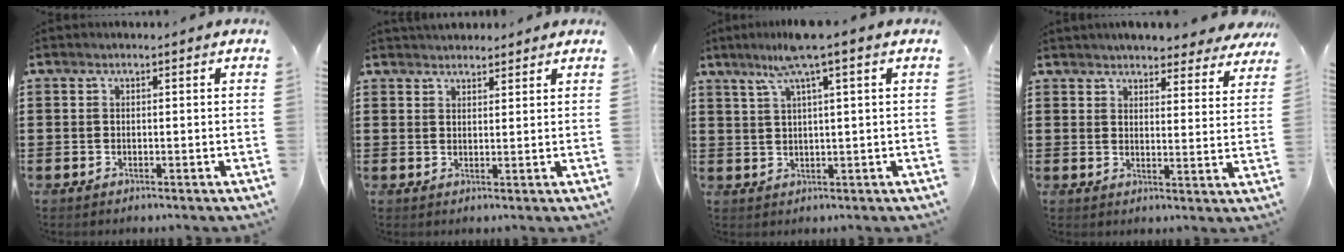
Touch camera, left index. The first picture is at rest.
{"total": 2.5, "force": [2.4, 0.6, 0.1], "torque": [-0.008, -0.001, 0.046]}
{"total": 6.5, "force": [3.3, -0.2, 5.6], "torque": [-0.113, 0.004, 0.056]}
{"total": 4.6, "force": [4.5, 0.3, 0.9], "torque": [-0.027, -0.022, 0.081]}